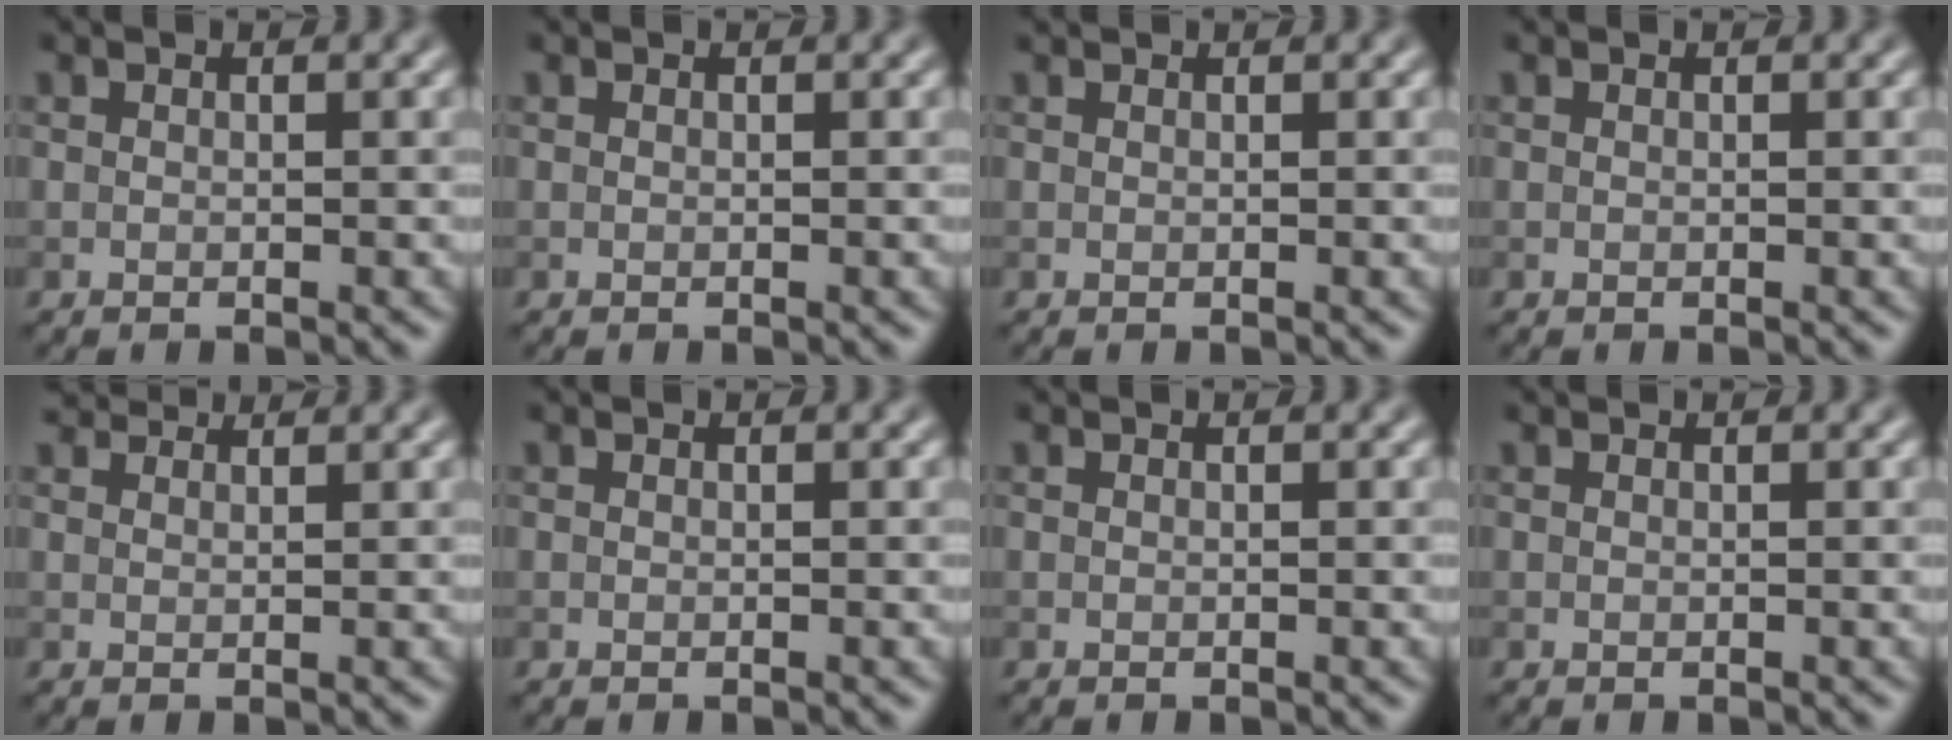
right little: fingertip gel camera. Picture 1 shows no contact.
{"total": 0.0}
{"total": 0.6, "force": [0.6, 0.0, 0.1], "torque": [-0.003, -0.001, 0.006]}
{"total": 0.0}
{"total": 3.9, "force": [3.6, 1.2, 1.3], "torque": [-0.027, -0.003, 0.056]}
{"total": 0.0}
{"total": 0.0}
{"total": 0.0}